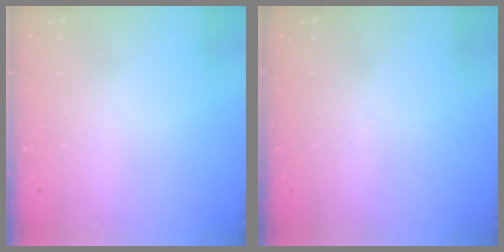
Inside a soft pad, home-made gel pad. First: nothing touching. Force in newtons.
{"total": 0.0}